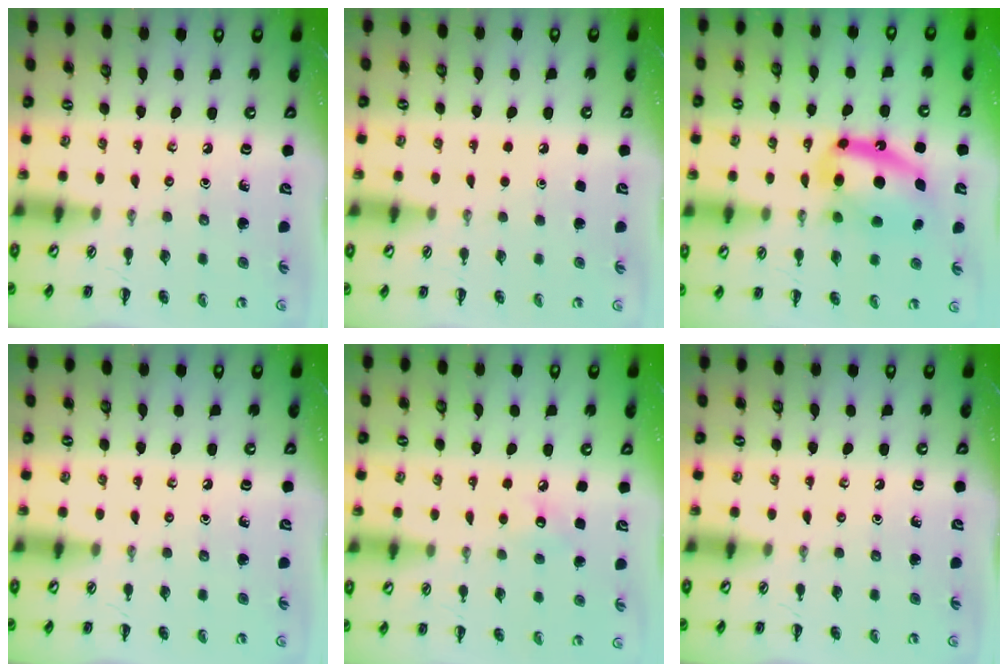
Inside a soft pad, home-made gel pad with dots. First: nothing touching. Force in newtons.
{"total": 1.7, "press": 1.7, "slide": 0.1}
{"total": 13.1, "press": 12.7, "slide": 3.2}
{"total": 0.0}
{"total": 5.8, "press": 5.6, "slide": 1.5}
{"total": 0.0}